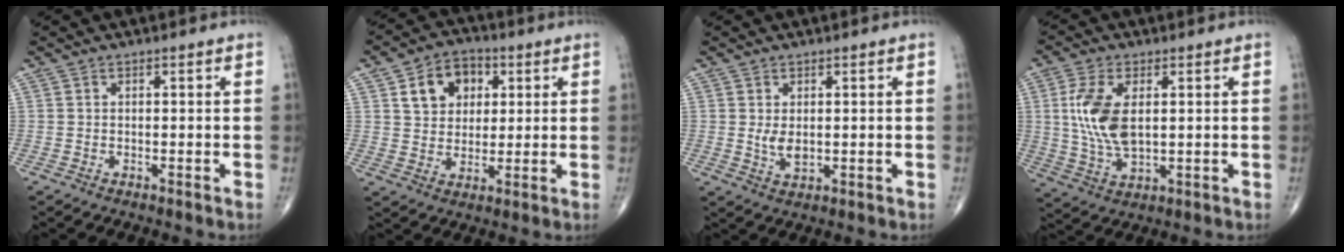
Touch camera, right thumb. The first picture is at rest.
{"total": 9.8, "force": [3.4, 7.5, 5.3], "torque": [-0.043, -0.005, 0.055]}
{"total": 3.1, "force": [0.4, 1.6, 2.6], "torque": [-0.038, -0.010, 0.014]}
{"total": 10.8, "force": [1.8, 5.6, 9.0], "torque": [-0.188, -0.009, 0.040]}